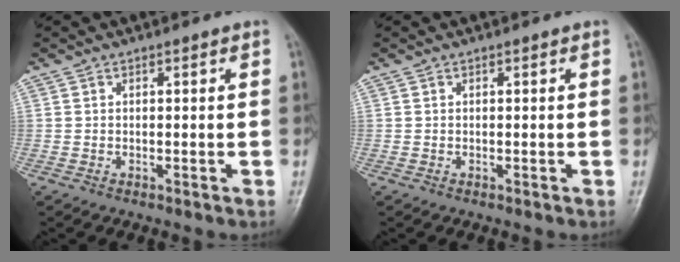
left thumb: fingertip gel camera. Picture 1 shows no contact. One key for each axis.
{"total": 0.0}